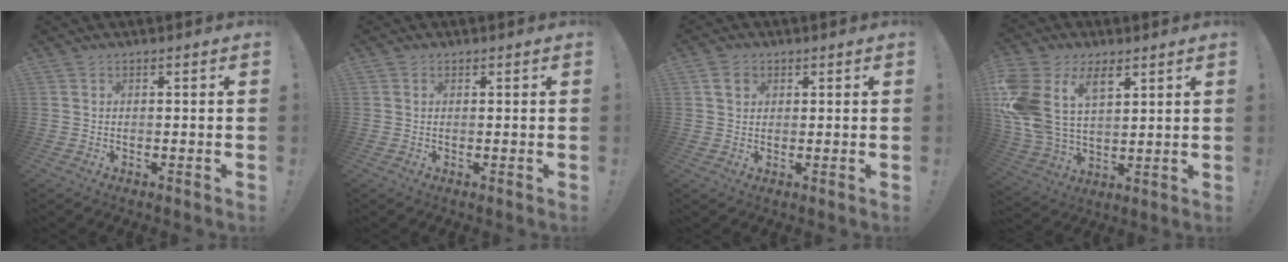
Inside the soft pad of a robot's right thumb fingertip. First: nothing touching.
{"total": 0.6, "force": [0.2, 0.6, 0.0], "torque": [0.006, 0.000, 0.003]}
{"total": 4.1, "force": [1.8, 3.2, 1.9], "torque": [-0.023, 0.000, 0.033]}
{"total": 15.5, "force": [7.2, 10.1, 9.4], "torque": [-0.212, -0.038, 0.135]}